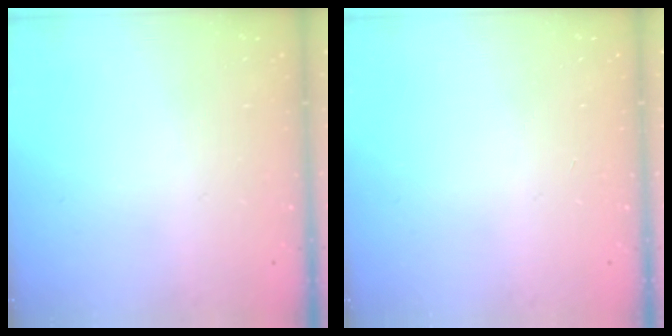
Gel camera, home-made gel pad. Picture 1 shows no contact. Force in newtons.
{"total": 0.0}